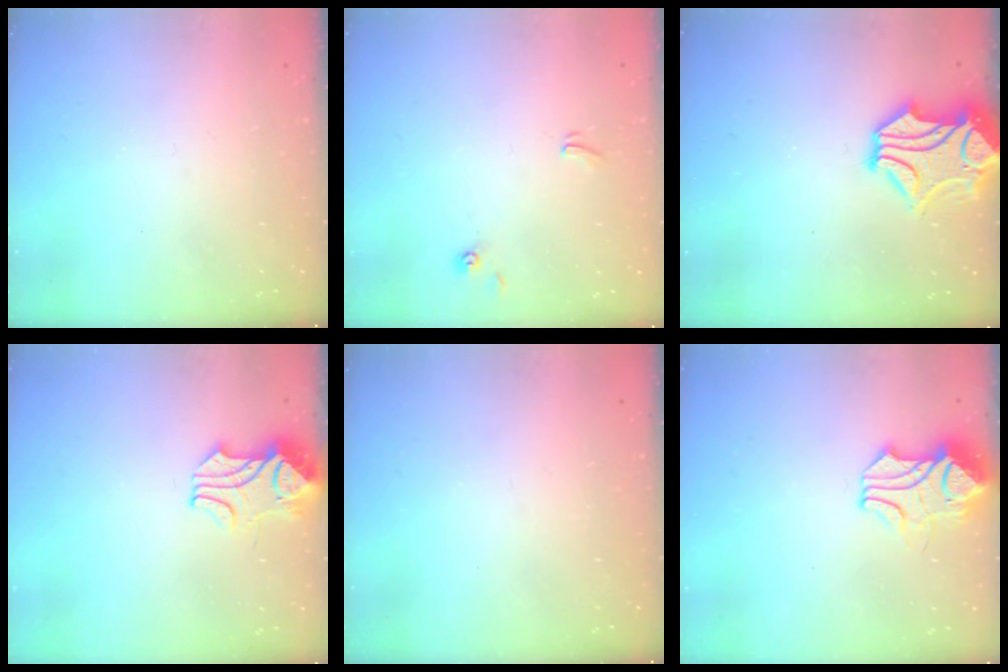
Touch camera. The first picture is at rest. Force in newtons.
{"total": 1.1, "press": 1.1, "slide": 0.2}
{"total": 2.0, "press": 1.6, "slide": 1.1}
{"total": 2.5, "press": 2.3, "slide": 0.9}
{"total": 0.0}
{"total": 7.0, "press": 6.9, "slide": 1.3}